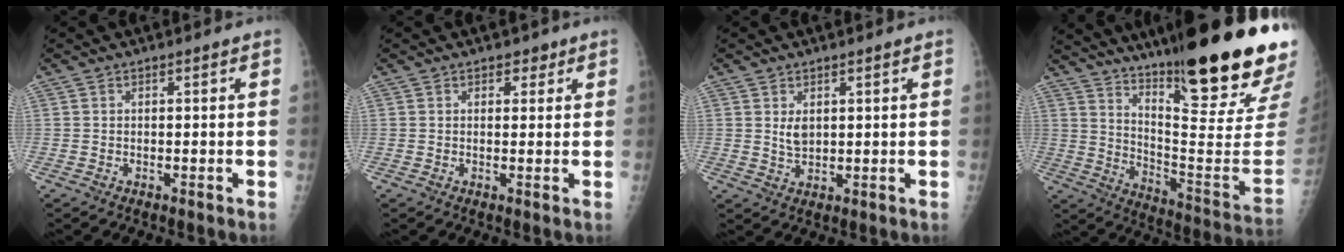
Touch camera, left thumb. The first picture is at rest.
{"total": 2.0, "force": [1.3, 1.4, 0.8], "torque": [0.007, -0.005, 0.014]}
{"total": 2.9, "force": [1.1, 1.7, 2.1], "torque": [-0.030, -0.013, 0.026]}
{"total": 31.1, "force": [21.5, 4.4, 22.1], "torque": [-0.278, -0.123, 0.315]}